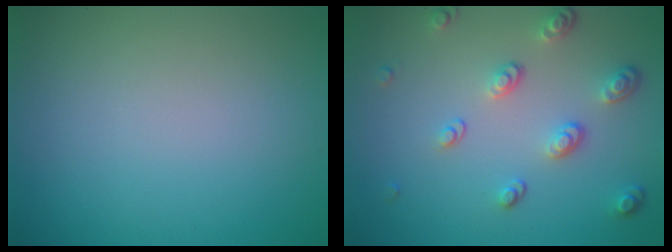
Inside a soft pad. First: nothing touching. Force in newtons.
{"total": 3.4, "press": 2.6, "slide": 2.2}